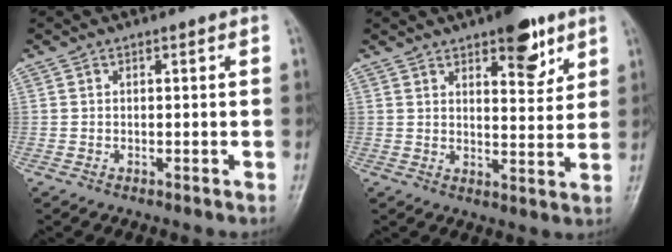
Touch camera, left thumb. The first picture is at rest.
{"total": 9.5, "force": [5.7, 3.9, 6.5], "torque": [-0.063, -0.030, 0.080]}